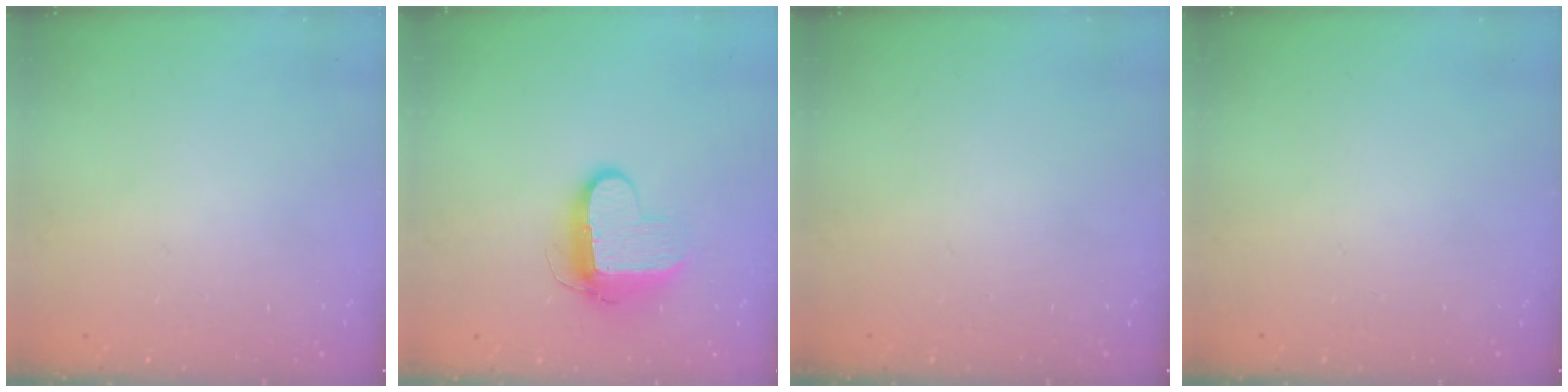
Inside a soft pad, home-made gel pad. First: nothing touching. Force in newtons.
{"total": 10.2, "press": 10.1, "slide": 0.8}
{"total": 0.0}
{"total": 0.0}